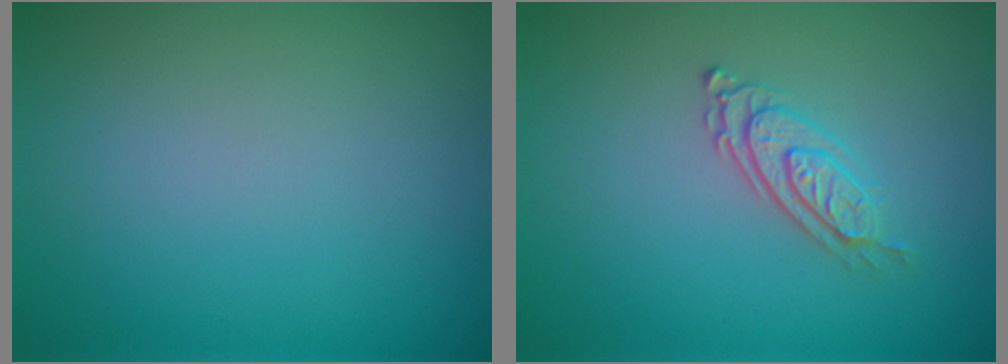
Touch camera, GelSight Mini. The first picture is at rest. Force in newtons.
{"total": 2.7, "press": 2.0, "slide": 1.8}